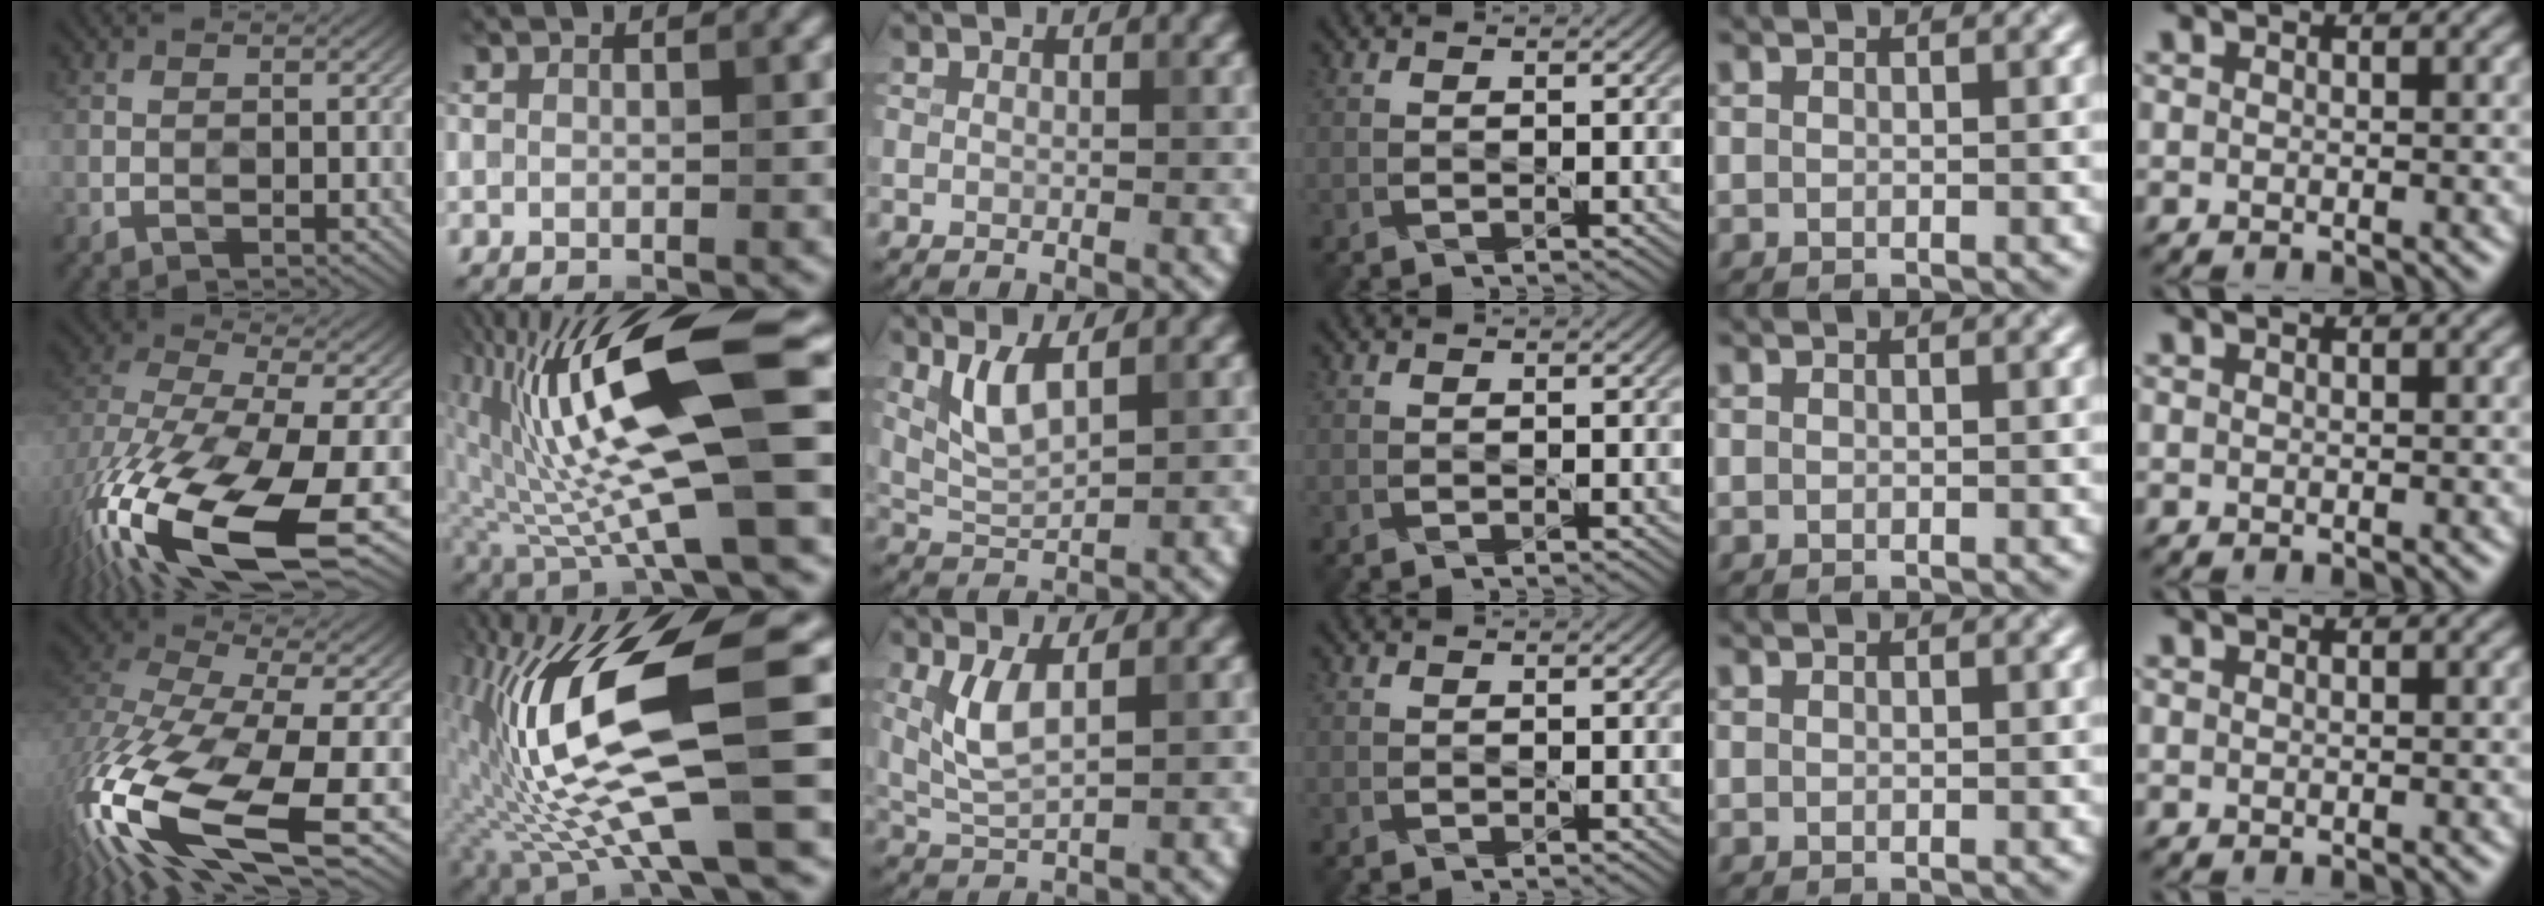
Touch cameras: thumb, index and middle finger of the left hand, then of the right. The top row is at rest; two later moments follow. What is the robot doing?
{"motion": "pour", "object": "cup"}